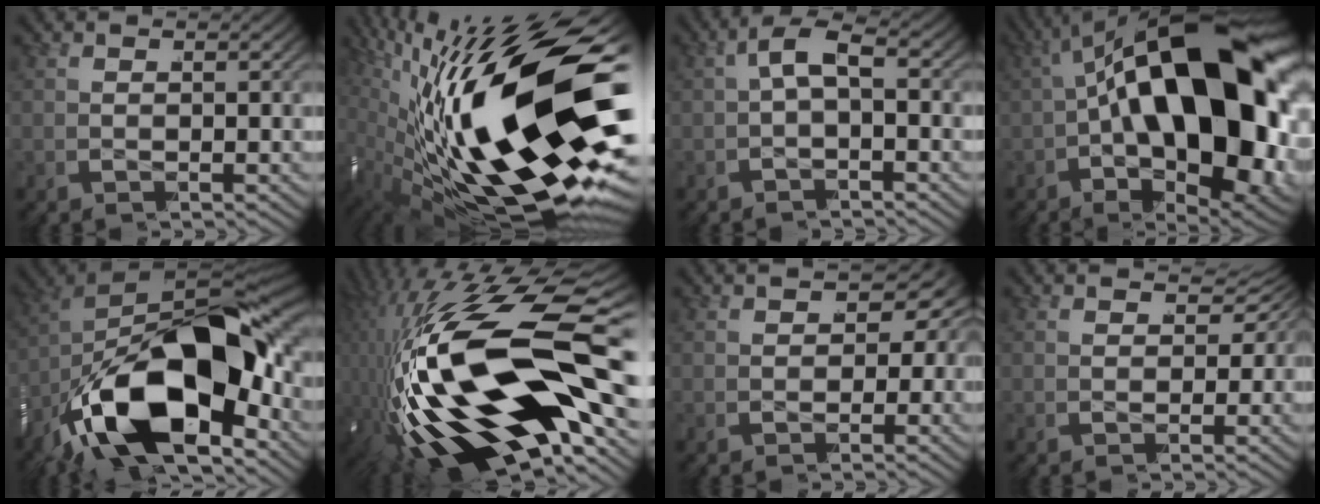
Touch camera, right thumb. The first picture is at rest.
{"total": 25.9, "force": [-2.4, 12.1, 22.8], "torque": [-0.406, -0.023, -0.003]}
{"total": 4.1, "force": [-0.3, 2.1, 3.5], "torque": [-0.065, 0.014, -0.017]}
{"total": 28.7, "force": [-1.5, 14.8, 24.5], "torque": [-0.397, -0.028, -0.001]}
{"total": 22.8, "force": [-3.9, 13.1, 18.2], "torque": [-0.362, -0.046, -0.042]}
{"total": 22.3, "force": [-4.6, 10.2, 19.3], "torque": [-0.400, -0.028, -0.051]}
{"total": 5.7, "force": [0.3, 3.5, 4.5], "torque": [-0.057, -0.010, 0.008]}
{"total": 2.9, "force": [0.6, 1.8, 2.2], "torque": [-0.033, -0.008, 0.014]}